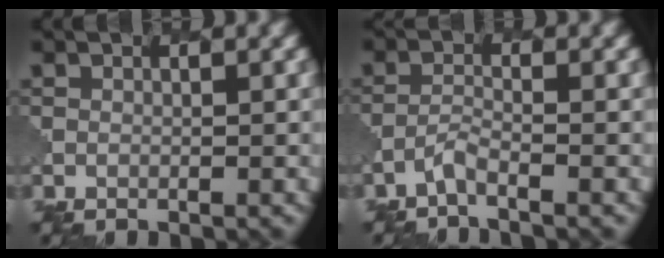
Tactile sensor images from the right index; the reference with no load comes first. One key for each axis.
{"total": 1.4, "fx": -1.2, "fy": 0.1, "fz": 0.6, "tx": -0.014, "ty": 0.002, "tz": -0.032}